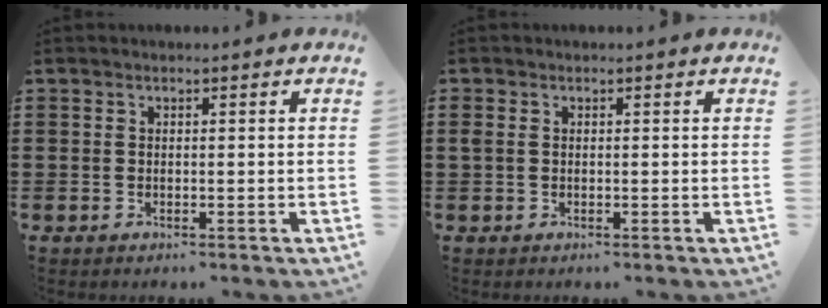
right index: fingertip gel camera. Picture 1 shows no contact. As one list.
[{"total": 1.2, "force": [0.2, 0.9, 0.7], "torque": [-0.018, 0.006, 0.003]}]